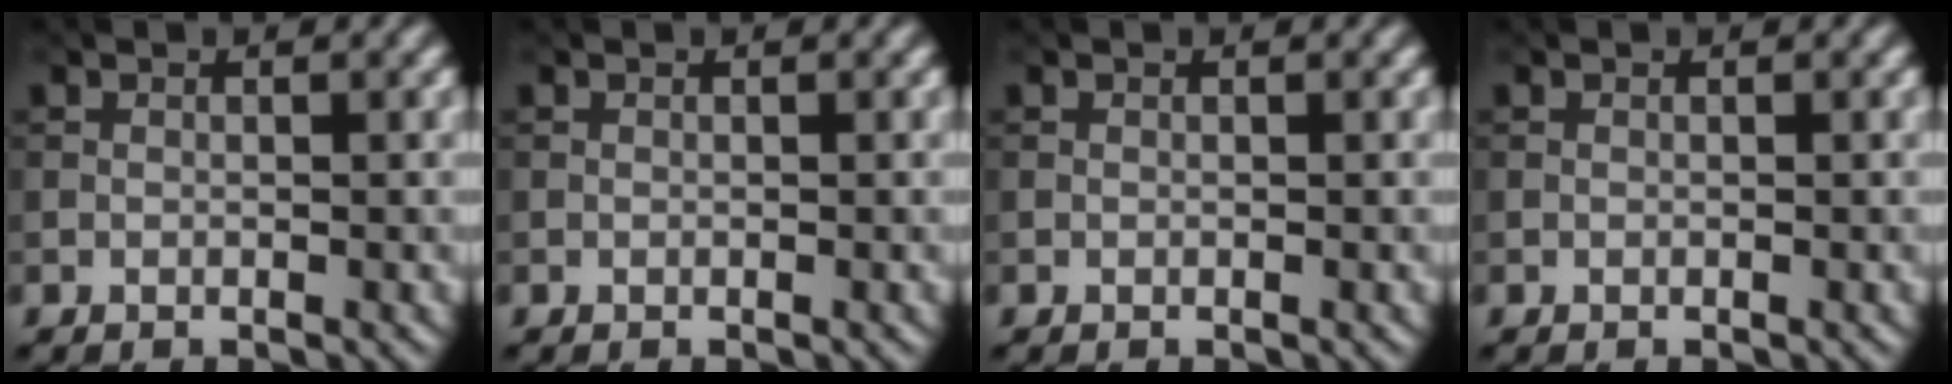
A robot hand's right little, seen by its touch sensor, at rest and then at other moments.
{"total": 0.0}
{"total": 0.0}
{"total": 0.0}